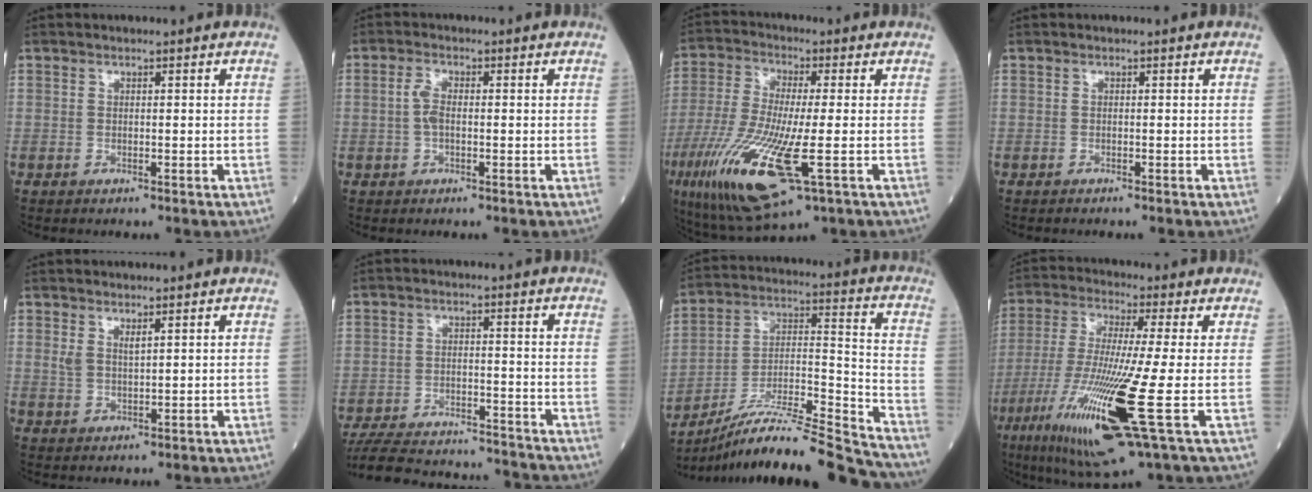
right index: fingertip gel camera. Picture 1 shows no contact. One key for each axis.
{"total": 2.4, "fx": -0.1, "fy": 0.9, "fz": 2.2, "tx": -0.052, "ty": 0.004, "tz": -0.002}
{"total": 16.8, "fx": -5.8, "fy": 2.9, "fz": 15.5, "tx": -0.340, "ty": -0.048, "tz": -0.098}
{"total": 0.0}
{"total": 2.1, "fx": 1.3, "fy": 0.6, "fz": 1.6, "tx": -0.039, "ty": 0.002, "tz": 0.032}
{"total": 18.2, "fx": -17.2, "fy": 2.9, "fz": 5.3, "tx": -0.119, "ty": -0.008, "tz": -0.249}
{"total": 22.3, "fx": -20.1, "fy": -0.1, "fz": 9.7, "tx": -0.160, "ty": 0.002, "tz": -0.333}
{"total": 18.1, "fx": -6.1, "fy": 0.1, "fz": 17.1, "tx": -0.356, "ty": -0.048, "tz": -0.114}